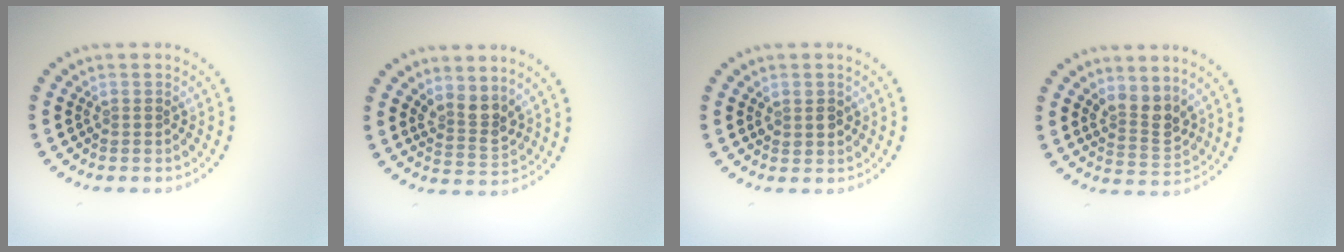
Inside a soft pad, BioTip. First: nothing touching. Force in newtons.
{"total": 2.7, "press": 2.2, "slide": 1.6}
{"total": 1.4, "press": 1.4, "slide": 0.4}
{"total": 3.0, "press": 2.6, "slide": 1.5}